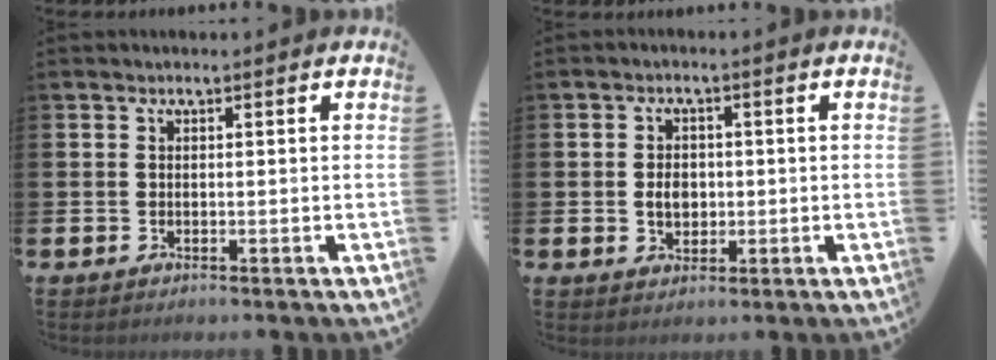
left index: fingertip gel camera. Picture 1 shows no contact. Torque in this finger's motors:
{"motor_torque": [0.30, -0.12, 0.12, 0.09]}